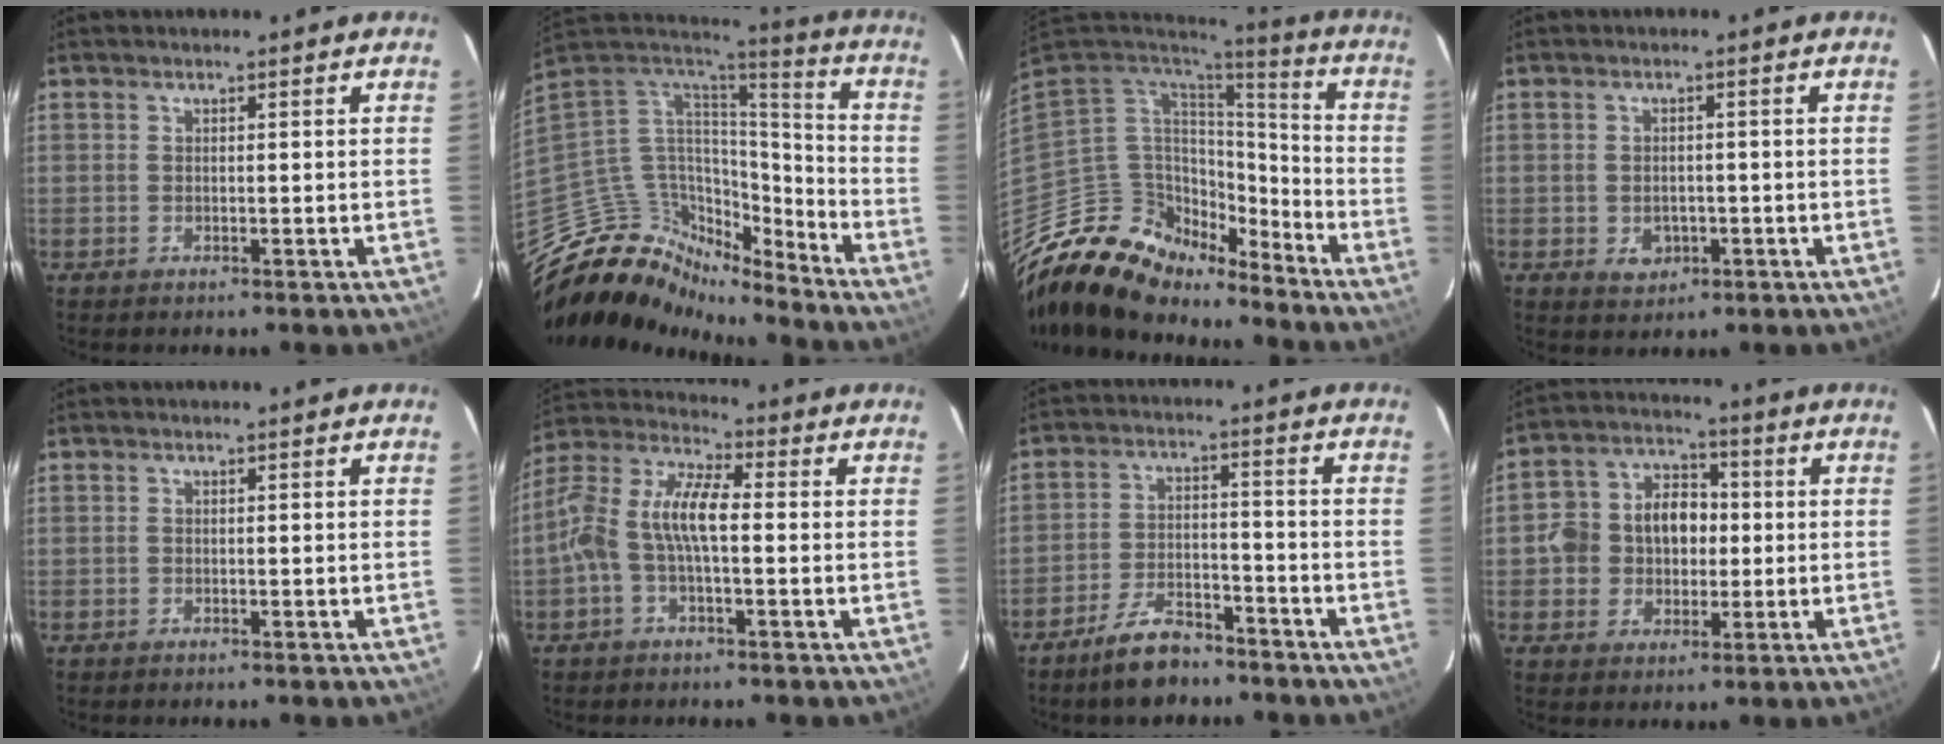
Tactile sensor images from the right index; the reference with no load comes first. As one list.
[{"total": 14.0, "force": [-12.8, 5.2, 2.4], "torque": [-0.058, 0.035, -0.245]}, {"total": 18.0, "force": [-14.9, 7.7, 6.5], "torque": [-0.138, 0.002, -0.266]}, {"total": 3.9, "force": [-1.1, 3.2, 1.8], "torque": [-0.036, 0.000, -0.006]}, {"total": 0.0}, {"total": 10.7, "force": [-0.9, 4.0, 9.9], "torque": [-0.212, 0.022, -0.023]}, {"total": 8.8, "force": [-7.0, 3.5, 4.1], "torque": [-0.096, 0.012, -0.116]}, {"total": 10.2, "force": [0.0, 8.9, 4.9], "torque": [-0.109, 0.035, 0.000]}]